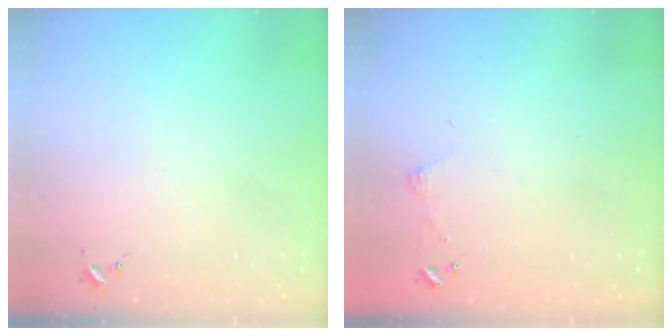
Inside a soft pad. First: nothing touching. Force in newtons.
{"total": 3.6, "press": 3.6, "slide": 0.4}